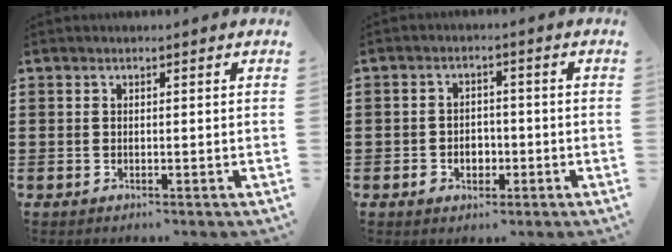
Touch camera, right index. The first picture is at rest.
{"total": 2.9, "force": [-1.1, 2.3, 1.3], "torque": [-0.030, 0.005, -0.024]}